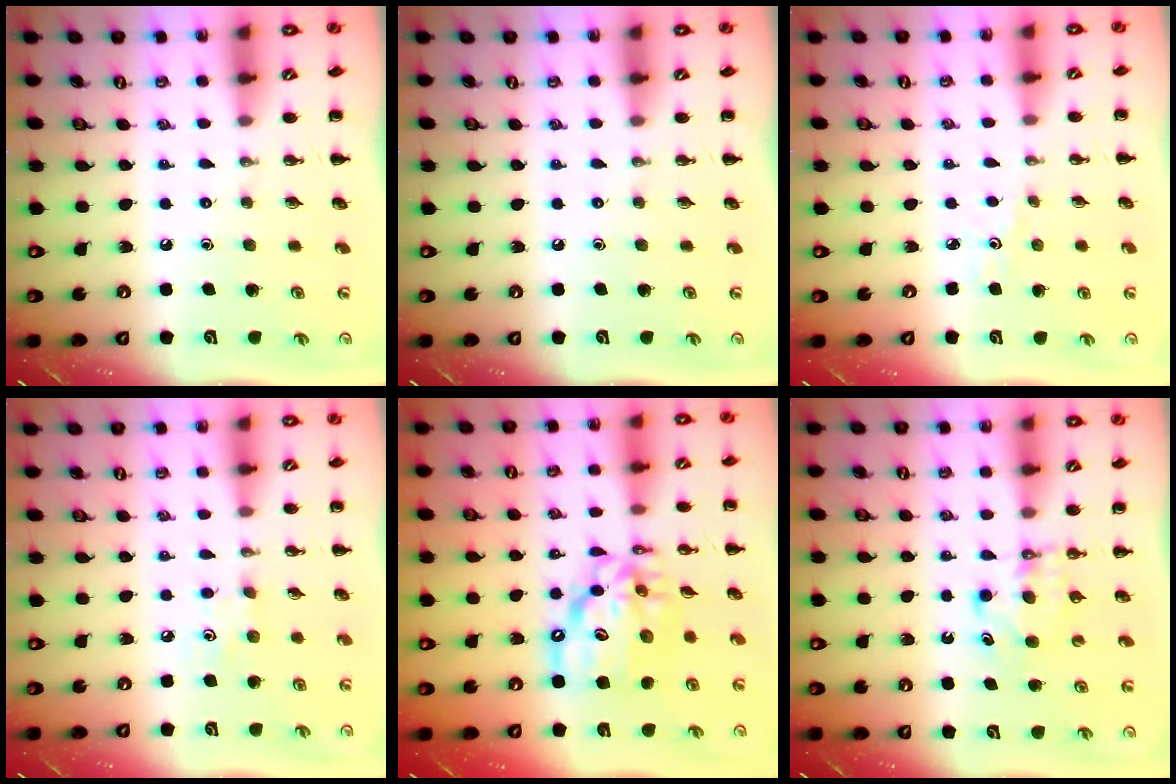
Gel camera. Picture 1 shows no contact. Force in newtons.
{"total": 0.0}
{"total": 2.2, "press": 2.1, "slide": 0.7}
{"total": 4.5, "press": 4.3, "slide": 1.3}
{"total": 13.3, "press": 12.6, "slide": 4.1}
{"total": 5.2, "press": 5.2, "slide": 0.6}